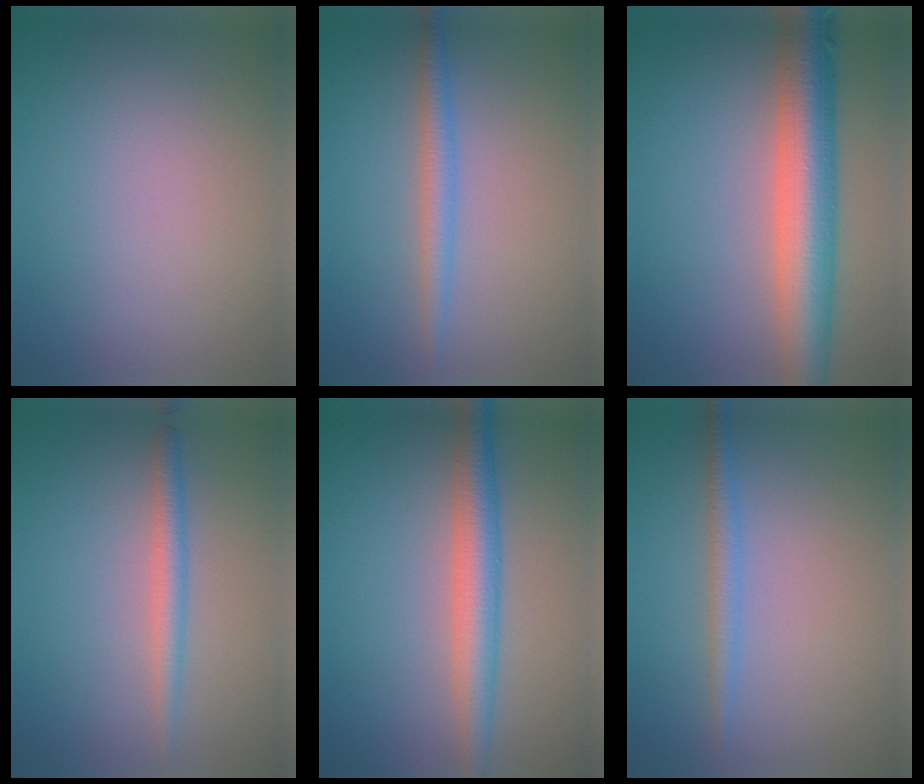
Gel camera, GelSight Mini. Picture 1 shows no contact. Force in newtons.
{"total": 2.2, "press": 2.2, "slide": 0.1}
{"total": 7.6, "press": 7.6, "slide": 0.1}
{"total": 2.2, "press": 2.2, "slide": 0.1}
{"total": 4.3, "press": 4.3, "slide": 0.1}
{"total": 1.9, "press": 1.9, "slide": 0.0}